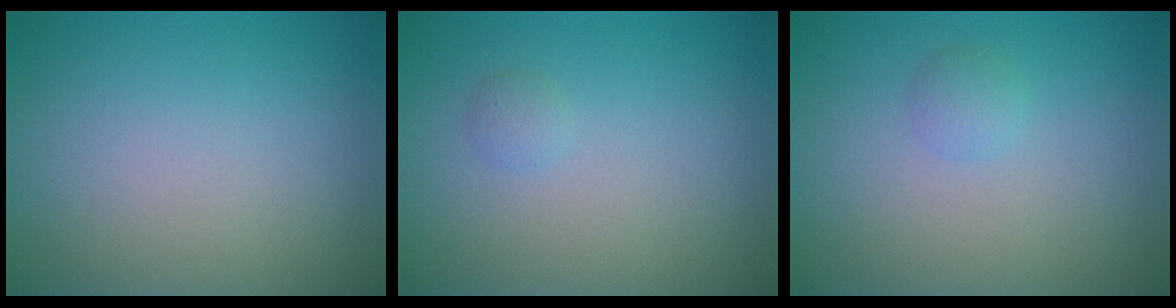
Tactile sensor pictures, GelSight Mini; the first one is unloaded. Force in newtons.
{"total": 0.8, "press": 0.8, "slide": 0.0}
{"total": 1.1, "press": 1.1, "slide": 0.1}